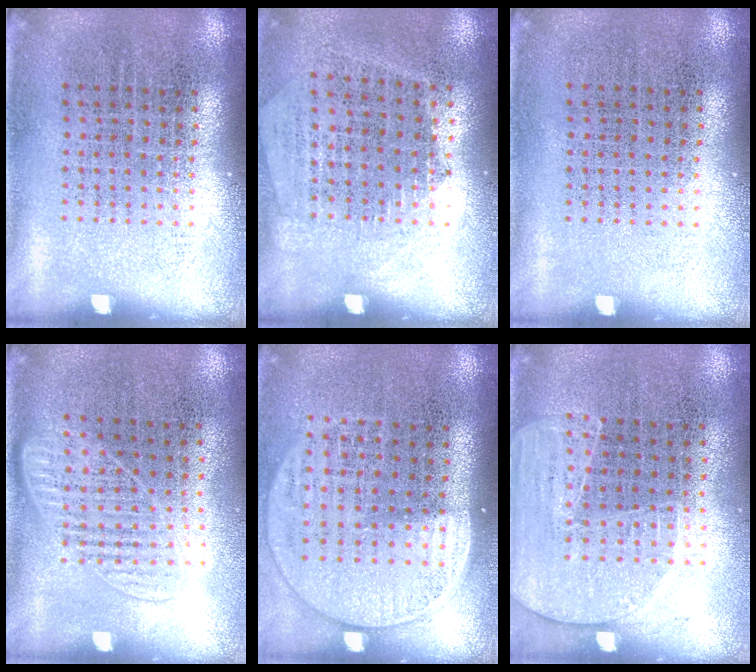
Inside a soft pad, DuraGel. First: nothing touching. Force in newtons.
{"total": 1.2, "press": 1.1, "slide": 0.5}
{"total": 0.0}
{"total": 1.2, "press": 1.1, "slide": 0.6}
{"total": 1.5, "press": 1.3, "slide": 0.8}
{"total": 1.8, "press": 1.5, "slide": 0.9}